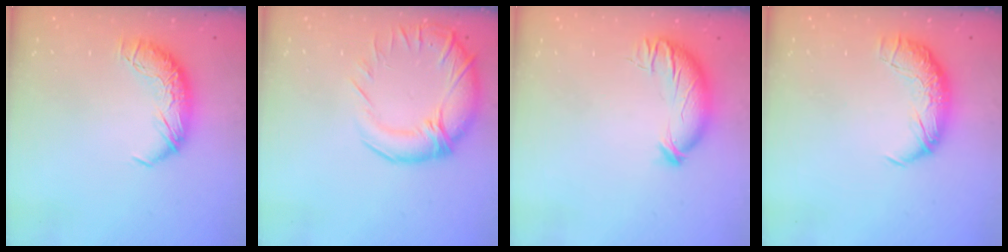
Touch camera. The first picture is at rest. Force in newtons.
{"total": 7.1, "press": 5.7, "slide": 4.2}
{"total": 4.4, "press": 4.1, "slide": 1.7}
{"total": 2.4, "press": 1.1, "slide": 2.1}